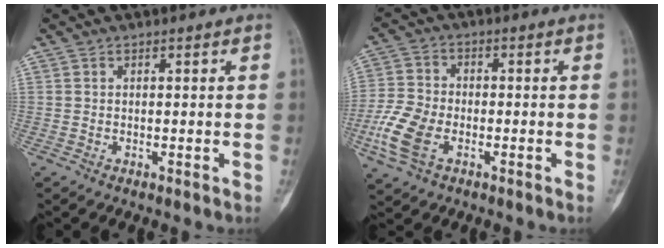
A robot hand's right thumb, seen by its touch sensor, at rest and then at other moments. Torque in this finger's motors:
{"motor_torque": [0.07, 0.18, 0.59, -0.19, 0.08]}